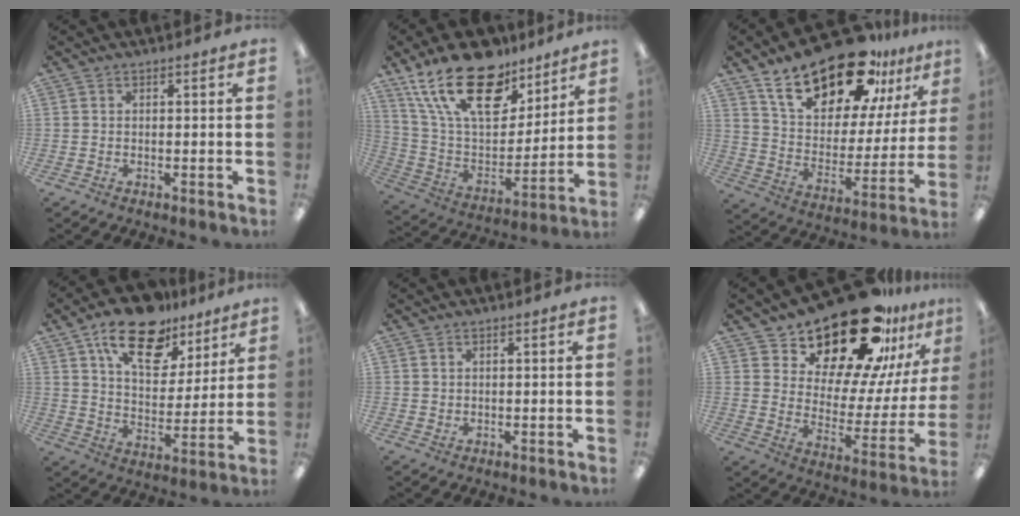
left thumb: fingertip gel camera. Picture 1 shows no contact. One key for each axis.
{"total": 23.3, "fx": 15.4, "fy": 11.2, "fz": 13.4, "tx": -0.263, "ty": -0.084, "tz": 0.273}
{"total": 23.3, "fx": 16.9, "fy": 9.7, "fz": 12.7, "tx": -0.216, "ty": -0.099, "tz": 0.294}
{"total": 17.8, "fx": 11.8, "fy": 9.1, "fz": 9.6, "tx": -0.151, "ty": -0.058, "tz": 0.204}
{"total": 1.1, "fx": 0.7, "fy": 0.9, "fz": 0.2, "tx": -0.005, "ty": 0.003, "tz": 0.013}
{"total": 25.7, "fx": 20.7, "fy": 9.7, "fz": 11.6, "tx": -0.181, "ty": -0.143, "tz": 0.359}